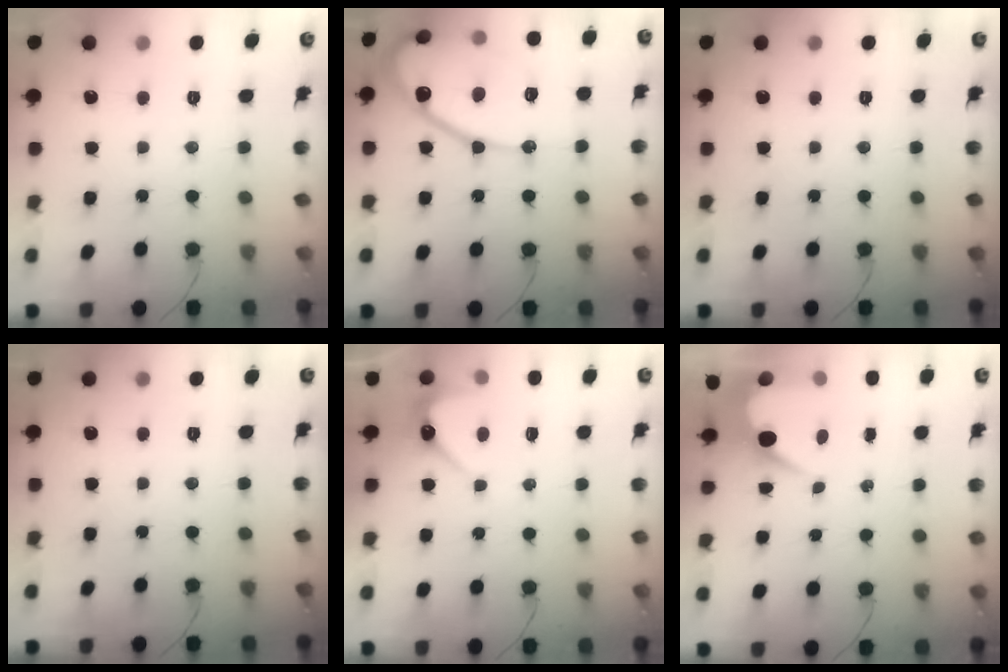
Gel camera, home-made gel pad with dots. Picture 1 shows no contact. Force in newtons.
{"total": 17.5, "press": 17.4, "slide": 1.5}
{"total": 0.0}
{"total": 0.0}
{"total": 3.9, "press": 3.9, "slide": 0.3}
{"total": 5.9, "press": 5.9, "slide": 0.4}